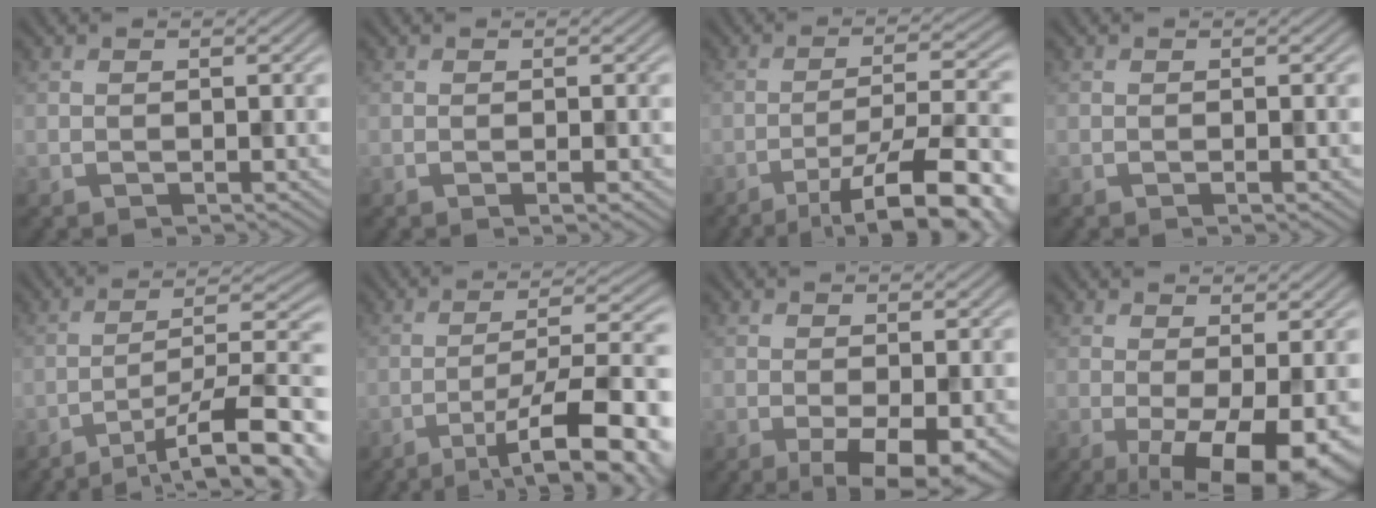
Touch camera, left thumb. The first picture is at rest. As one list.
[{"total": 1.1, "force": [-0.3, 0.0, 1.1], "torque": [-0.019, -0.002, -0.007]}, {"total": 14.4, "force": [-9.0, 3.6, 10.7], "torque": [-0.156, -0.004, -0.124]}, {"total": 0.8, "force": [-0.2, 0.0, 0.8], "torque": [-0.012, -0.002, -0.006]}, {"total": 14.7, "force": [-9.0, 3.7, 11.0], "torque": [-0.161, 0.007, -0.140]}, {"total": 14.1, "force": [-7.6, 3.5, 11.4], "torque": [-0.170, 0.007, -0.111]}, {"total": 4.8, "force": [-1.4, 1.6, 4.3], "torque": [-0.067, -0.009, -0.022]}, {"total": 9.0, "force": [-2.3, 3.0, 8.1], "torque": [-0.126, -0.007, -0.028]}]